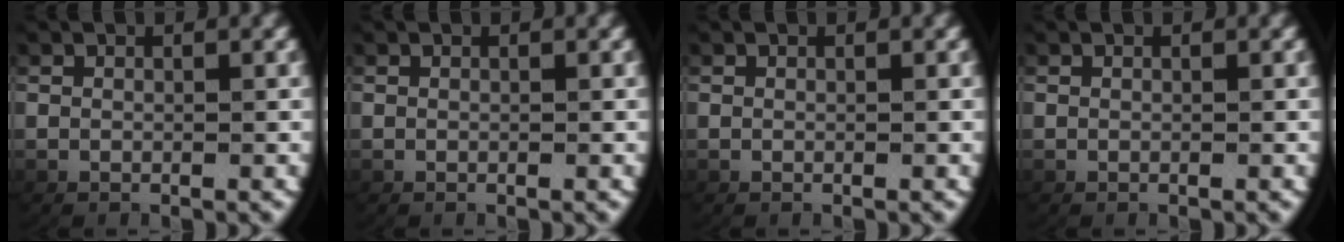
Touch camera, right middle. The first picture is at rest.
{"total": 0.0}
{"total": 0.0}
{"total": 0.0}